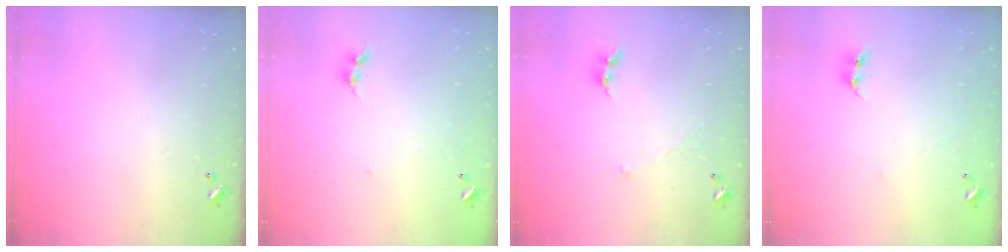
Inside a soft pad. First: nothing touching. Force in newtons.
{"total": 7.0, "press": 7.0, "slide": 0.5}
{"total": 0.8, "press": 0.7, "slide": 0.5}
{"total": 7.2, "press": 7.2, "slide": 0.6}